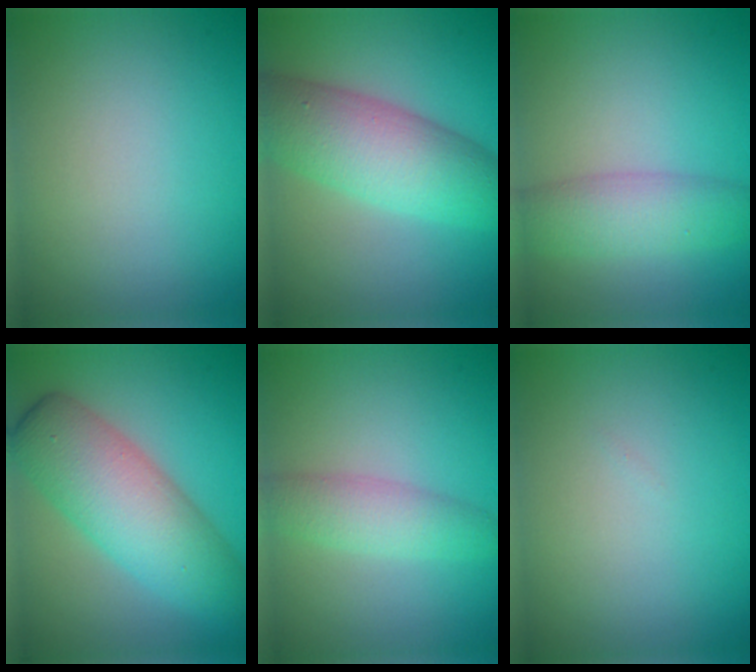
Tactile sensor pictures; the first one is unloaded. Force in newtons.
{"total": 8.4, "press": 8.4, "slide": 0.1}
{"total": 4.4, "press": 4.4, "slide": 0.1}
{"total": 8.6, "press": 8.6, "slide": 0.2}
{"total": 3.3, "press": 3.3, "slide": 0.1}
{"total": 0.0}